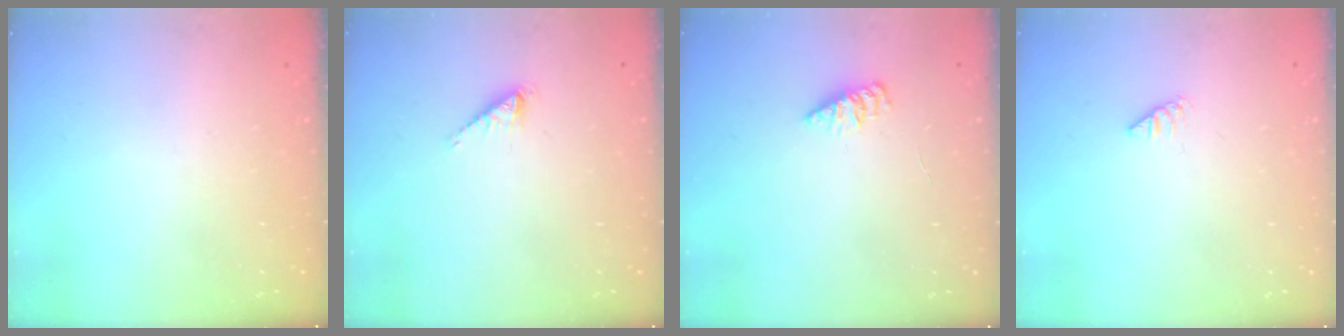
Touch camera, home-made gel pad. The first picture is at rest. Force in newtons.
{"total": 0.8, "press": 0.7, "slide": 0.1}
{"total": 2.4, "press": 2.4, "slide": 0.3}
{"total": 0.0}